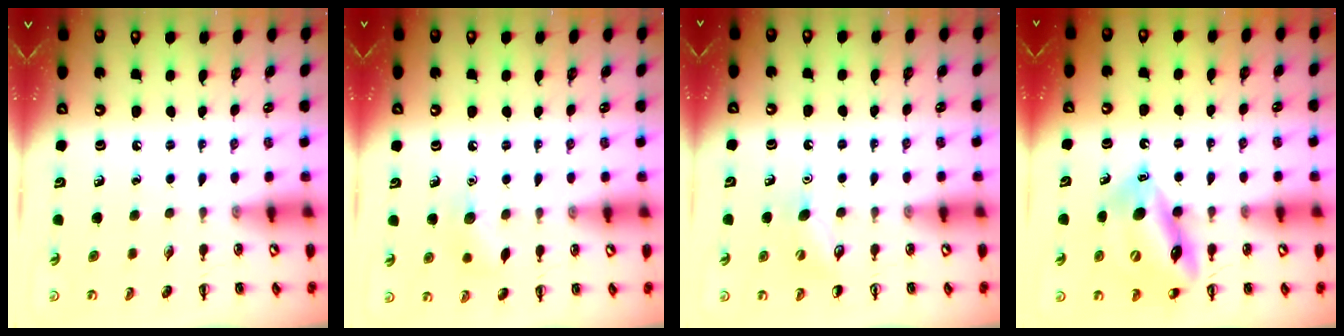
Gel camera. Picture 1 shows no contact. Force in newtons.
{"total": 8.4, "press": 8.1, "slide": 1.8}
{"total": 6.4, "press": 6.2, "slide": 1.7}
{"total": 14.6, "press": 14.0, "slide": 3.9}